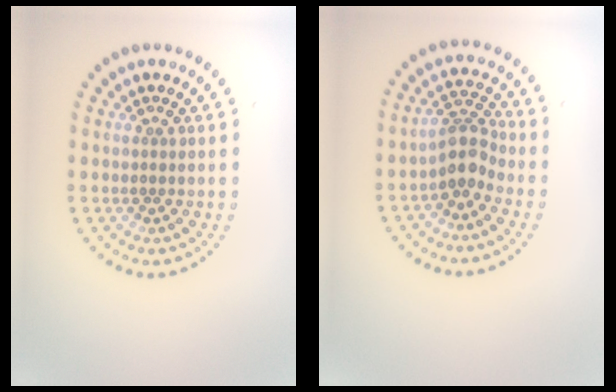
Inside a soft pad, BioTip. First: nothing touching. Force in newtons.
{"total": 2.8, "press": 2.2, "slide": 1.8}